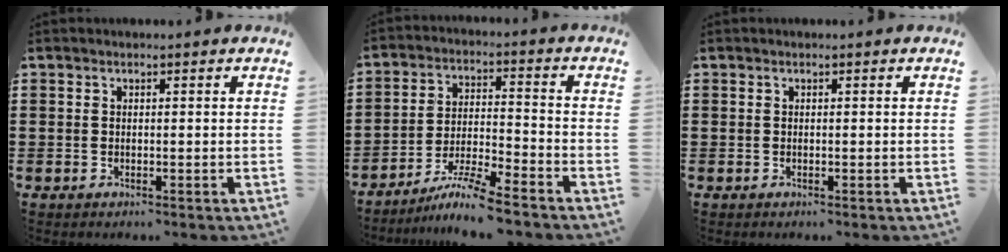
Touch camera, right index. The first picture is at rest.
{"total": 7.2, "force": [-6.3, -0.3, 3.5], "torque": [-0.074, -0.010, -0.123]}
{"total": 0.0}